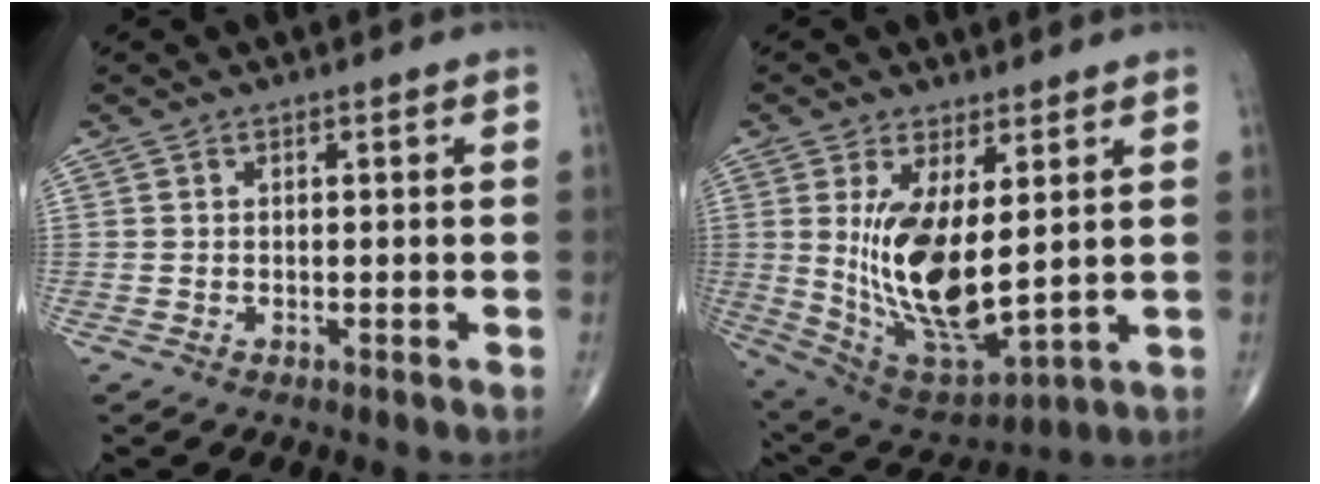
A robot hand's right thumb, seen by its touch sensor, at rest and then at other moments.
{"total": 16.4, "force": [2.2, 6.9, 14.7], "torque": [-0.266, -0.031, 0.067]}